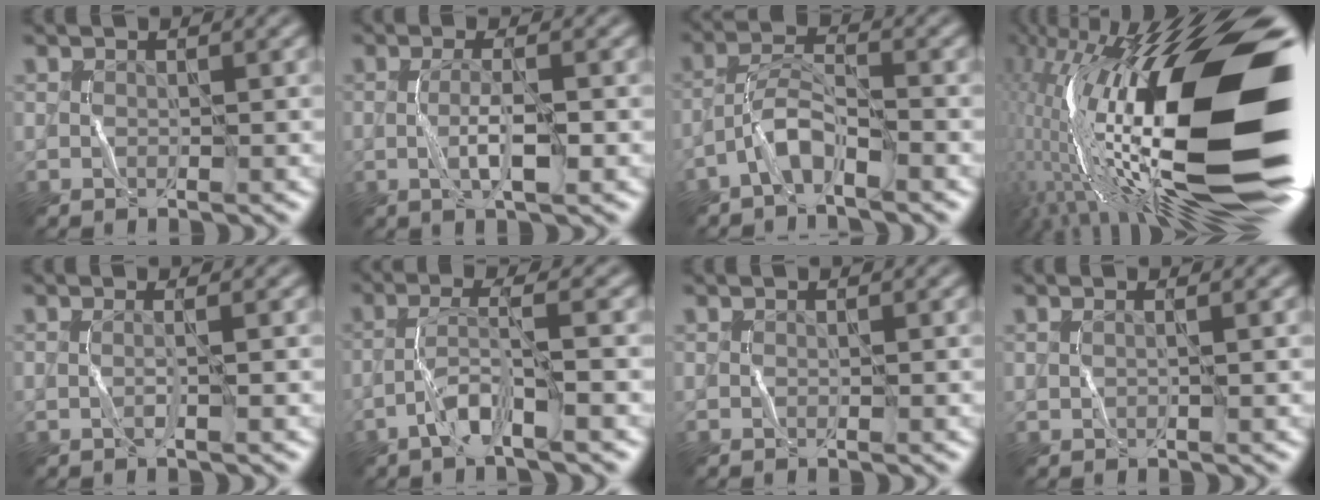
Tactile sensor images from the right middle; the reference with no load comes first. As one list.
[{"total": 2.8, "force": [-0.4, 0.5, 2.7], "torque": [-0.051, 0.000, -0.008]}, {"total": 3.1, "force": [-2.2, 0.7, 2.1], "torque": [-0.042, 0.011, -0.048]}, {"total": 21.0, "force": [0.5, 7.9, 19.5], "torque": [-0.336, -0.013, -0.002]}, {"total": 1.3, "force": [0.2, 0.5, 1.2], "torque": [-0.013, -0.005, -0.009]}, {"total": 4.1, "force": [-2.3, 0.3, 3.4], "torque": [-0.065, 0.008, -0.049]}, {"total": 0.0}, {"total": 1.0, "force": [0.5, 0.5, 0.7], "torque": [-0.001, -0.007, -0.001]}]